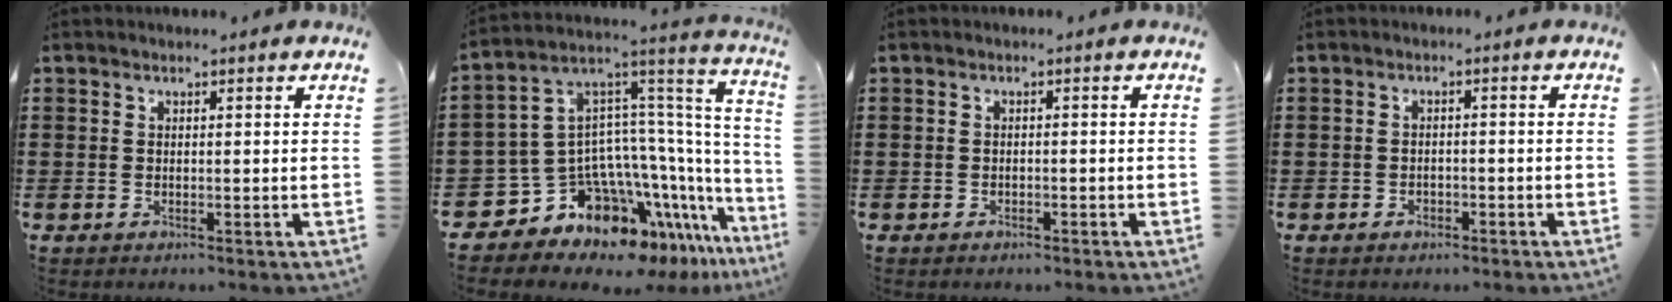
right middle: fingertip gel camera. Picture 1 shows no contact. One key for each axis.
{"total": 11.0, "fx": -7.6, "fy": 6.7, "fz": 4.5, "tx": -0.139, "ty": -0.035, "tz": -0.134}
{"total": 0.8, "fx": -0.7, "fy": 0.4, "fz": 0.1, "tx": -0.006, "ty": -0.001, "tz": -0.015}
{"total": 1.3, "fx": -1.0, "fy": 0.8, "fz": 0.3, "tx": -0.011, "ty": -0.001, "tz": -0.023}